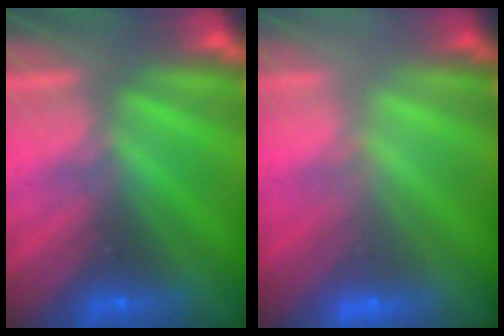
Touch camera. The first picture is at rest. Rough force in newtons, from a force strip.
{"total": 2.3}